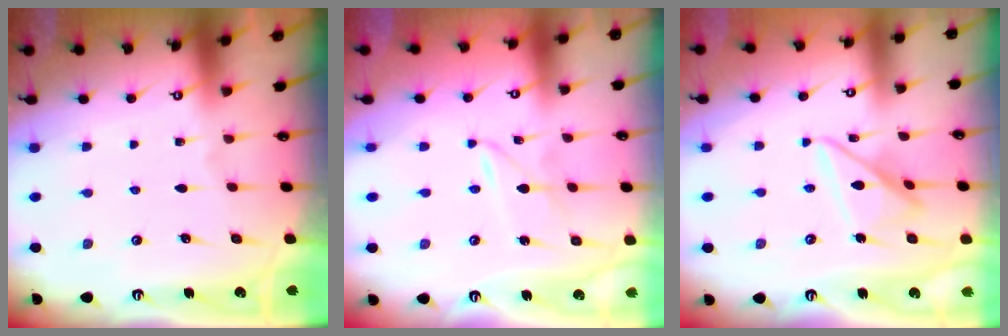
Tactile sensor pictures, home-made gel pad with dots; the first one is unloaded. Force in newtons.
{"total": 2.2, "press": 2.2, "slide": 0.2}
{"total": 11.8, "press": 11.7, "slide": 1.2}